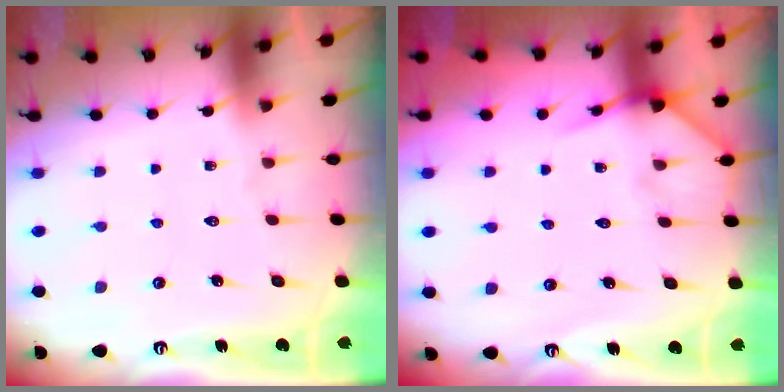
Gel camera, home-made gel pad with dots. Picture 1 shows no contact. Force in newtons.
{"total": 7.0, "press": 6.9, "slide": 0.8}